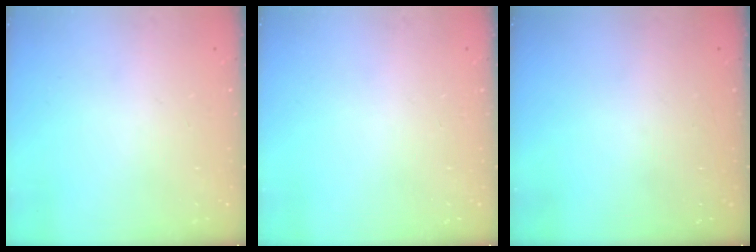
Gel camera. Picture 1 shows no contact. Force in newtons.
{"total": 0.0}
{"total": 0.0}